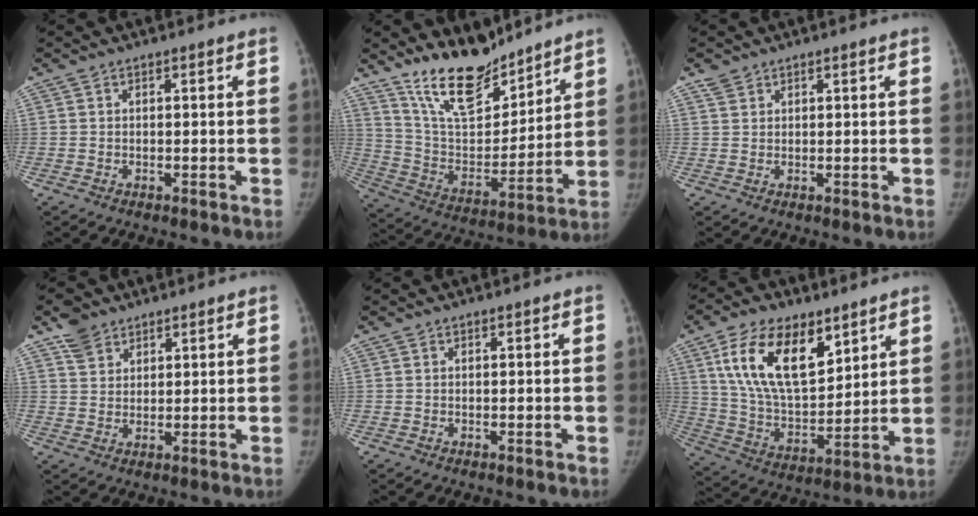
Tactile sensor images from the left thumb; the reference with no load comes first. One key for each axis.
{"total": 17.1, "fx": 13.8, "fy": 6.3, "fz": 7.8, "tx": -0.094, "ty": -0.090, "tz": 0.257}
{"total": 1.8, "fx": 1.4, "fy": 1.1, "fz": 0.4, "tx": 0.001, "ty": -0.001, "tz": 0.026}
{"total": 5.1, "fx": 3.7, "fy": 3.3, "fz": 1.4, "tx": -0.008, "ty": -0.016, "tz": 0.071}
{"total": 0.0}
{"total": 19.4, "fx": 9.6, "fy": 9.9, "fz": 13.6, "tx": -0.211, "ty": -0.044, "tz": 0.186}